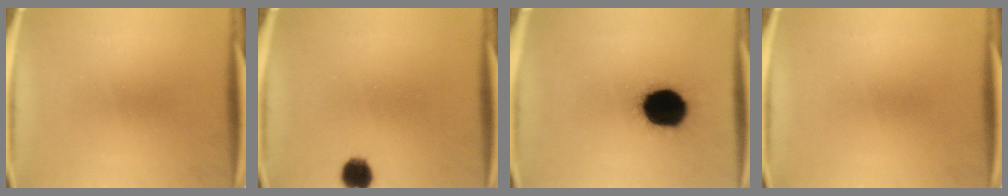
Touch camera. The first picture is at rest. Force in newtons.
{"total": 5.0}
{"total": 17.8}
{"total": 0.0}